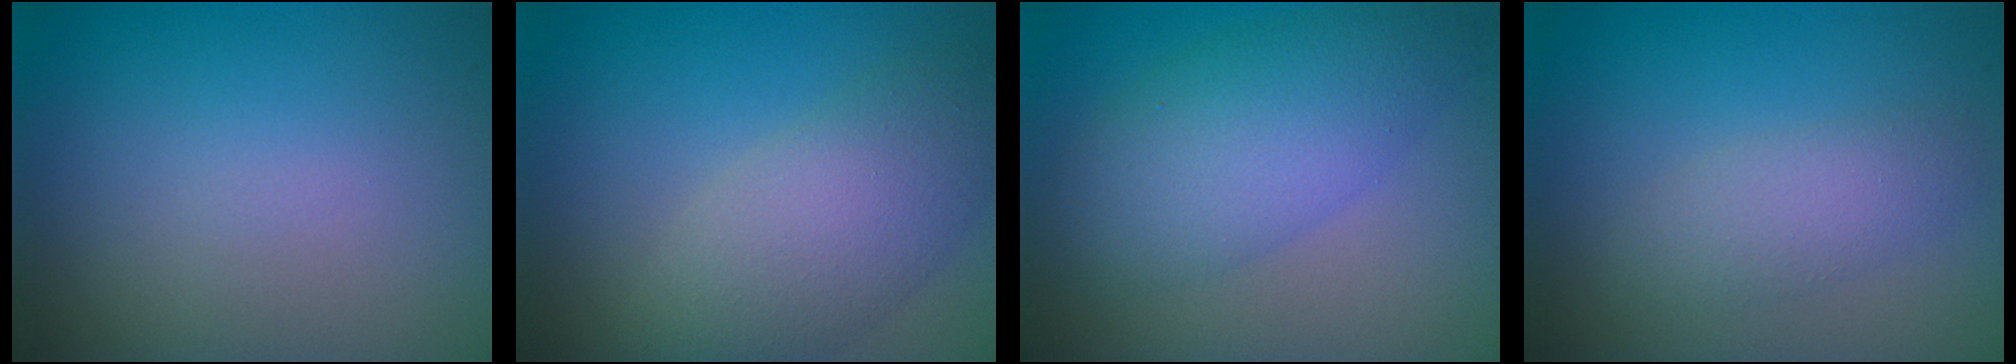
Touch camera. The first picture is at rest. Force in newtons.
{"total": 5.6, "press": 5.6, "slide": 0.5}
{"total": 5.6, "press": 5.6, "slide": 0.0}
{"total": 2.5, "press": 2.5, "slide": 0.1}